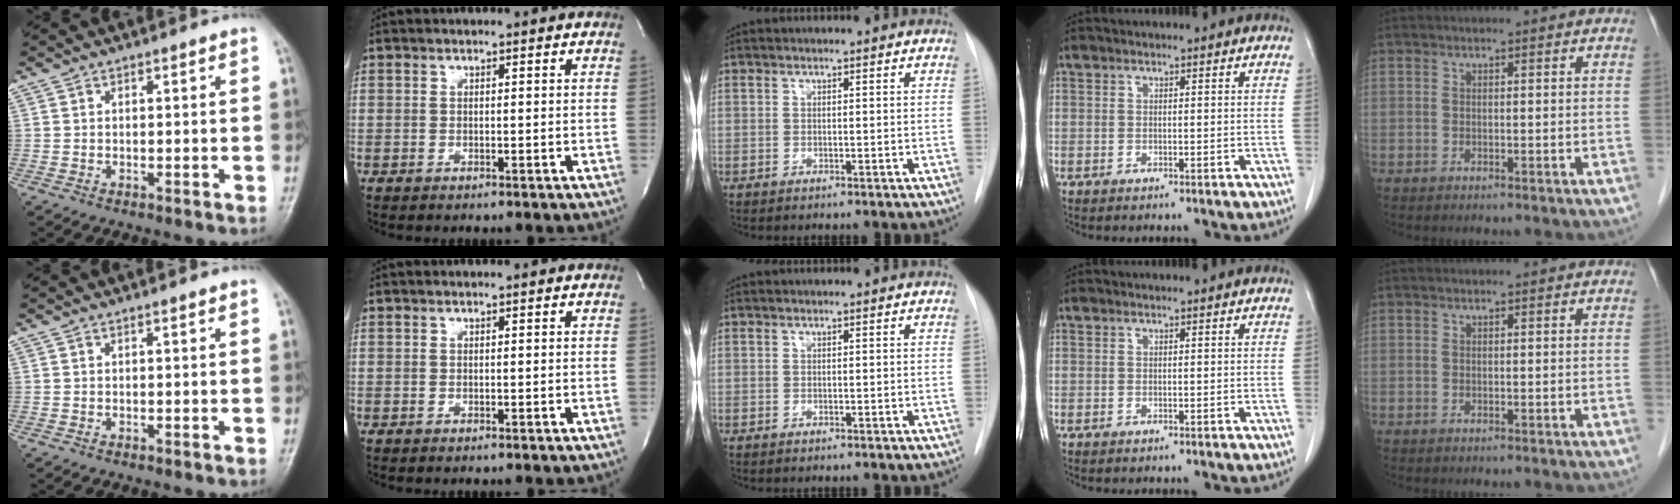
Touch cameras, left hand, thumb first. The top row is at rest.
{}